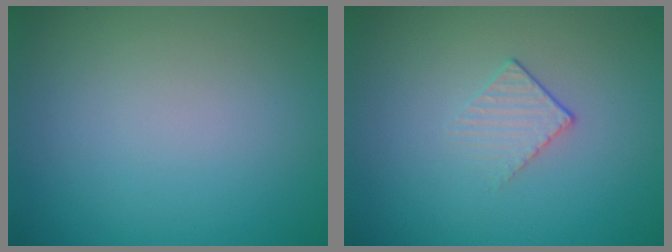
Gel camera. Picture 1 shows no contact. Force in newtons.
{"total": 1.3, "press": 0.7, "slide": 1.1}